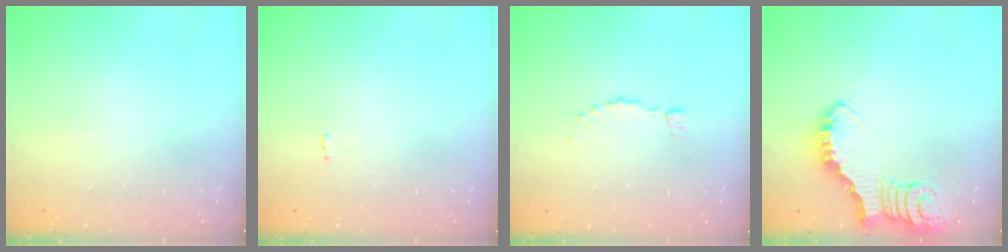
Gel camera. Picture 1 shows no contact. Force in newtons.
{"total": 2.3, "press": 2.3, "slide": 0.1}
{"total": 0.0}
{"total": 2.4, "press": 2.4, "slide": 0.3}